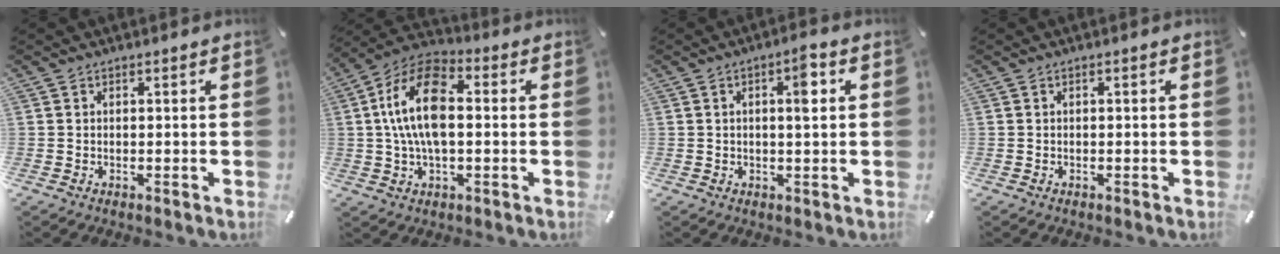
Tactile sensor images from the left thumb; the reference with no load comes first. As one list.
[{"total": 14.6, "force": [1.0, 7.8, 12.2], "torque": [-0.255, 0.004, 0.020]}, {"total": 5.1, "force": [1.2, 1.3, 4.7], "torque": [-0.070, -0.002, 0.012]}, {"total": 0.0}]